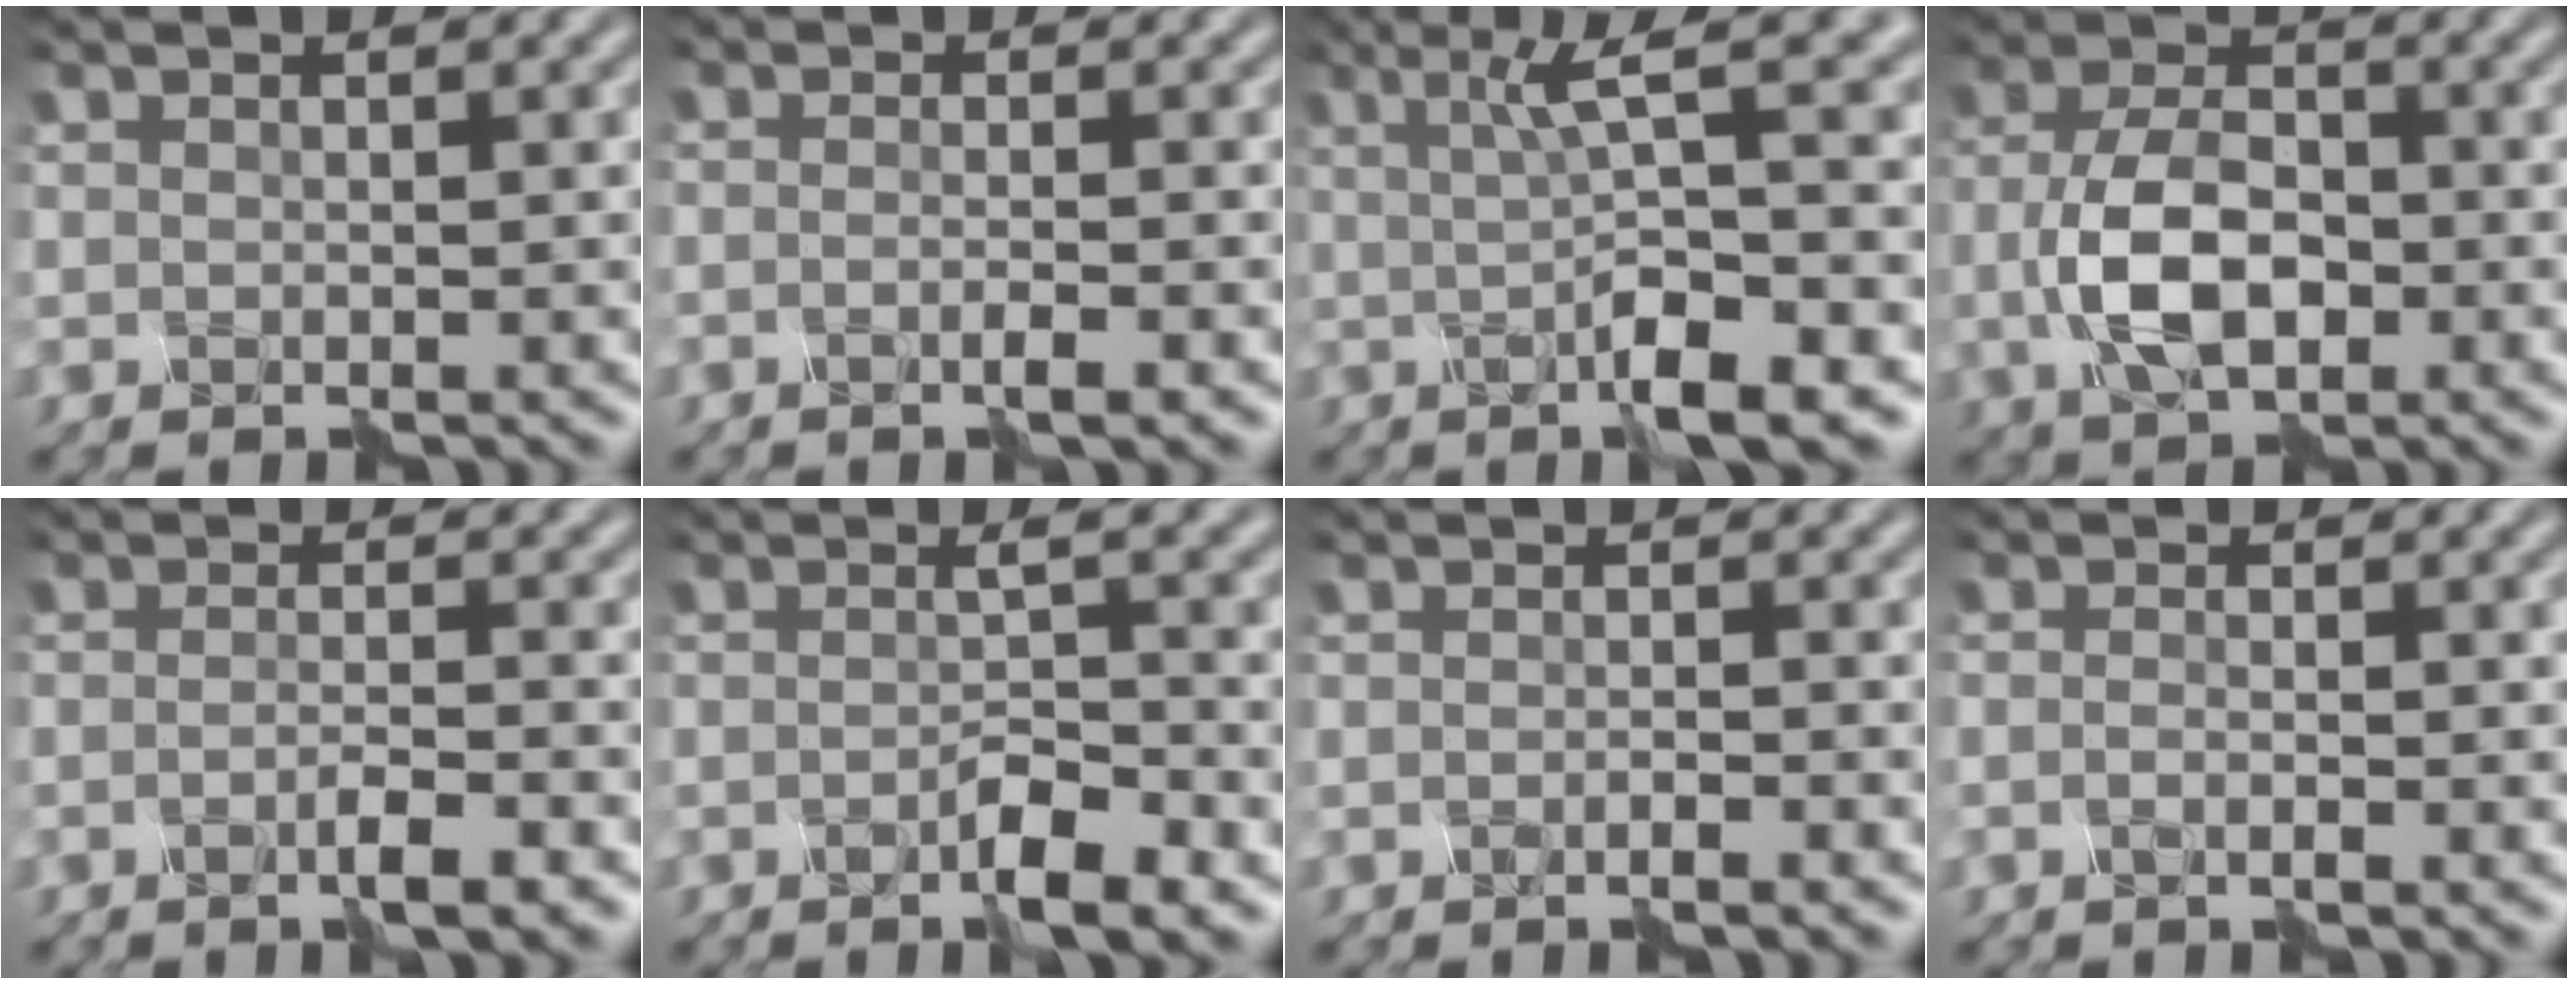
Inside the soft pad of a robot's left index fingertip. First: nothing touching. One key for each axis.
{"total": 1.6, "fx": -1.2, "fy": -0.2, "fz": 1.0, "tx": -0.017, "ty": -0.001, "tz": -0.026}
{"total": 6.9, "fx": -0.1, "fy": 0.6, "fz": 6.9, "tx": -0.103, "ty": 0.013, "tz": -0.001}
{"total": 5.6, "fx": -1.4, "fy": 3.2, "fz": 4.4, "tx": -0.100, "ty": -0.004, "tz": -0.028}
{"total": 2.6, "fx": -1.9, "fy": -0.1, "fz": 1.7, "tx": -0.032, "ty": 0.001, "tz": -0.037}
{"total": 3.3, "fx": -1.8, "fy": -0.1, "fz": 2.7, "tx": -0.049, "ty": -0.001, "tz": -0.034}
{"total": 1.4, "fx": -1.3, "fy": -0.4, "fz": 0.4, "tx": -0.009, "ty": -0.003, "tz": -0.023}
{"total": 1.2, "fx": -1.1, "fy": 0.0, "fz": 0.6, "tx": -0.014, "ty": -0.006, "tz": -0.020}